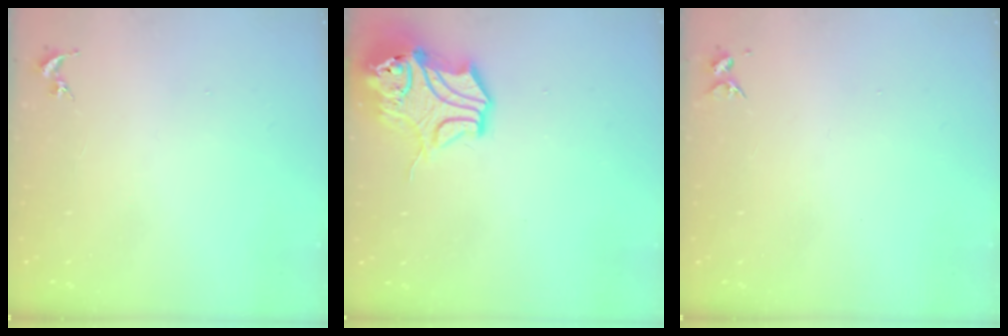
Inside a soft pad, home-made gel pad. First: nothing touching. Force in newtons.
{"total": 14.2, "press": 14.1, "slide": 1.9}
{"total": 3.7, "press": 3.6, "slide": 0.4}